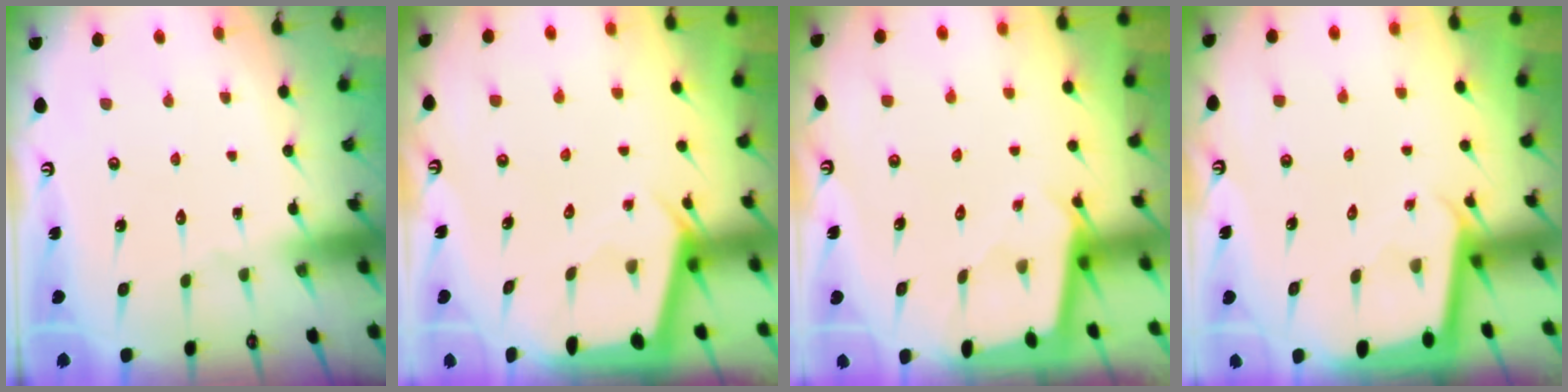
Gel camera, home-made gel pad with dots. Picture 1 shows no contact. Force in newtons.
{"total": 2.4, "press": 2.4, "slide": 0.4}
{"total": 1.8, "press": 1.8, "slide": 0.1}
{"total": 2.0, "press": 2.0, "slide": 0.1}